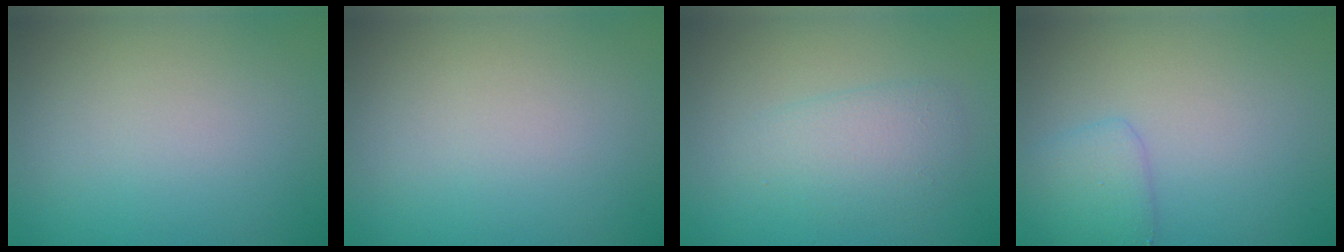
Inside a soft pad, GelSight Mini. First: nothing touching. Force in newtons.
{"total": 0.0}
{"total": 2.5, "press": 2.5, "slide": 0.1}
{"total": 2.2, "press": 2.2, "slide": 0.1}